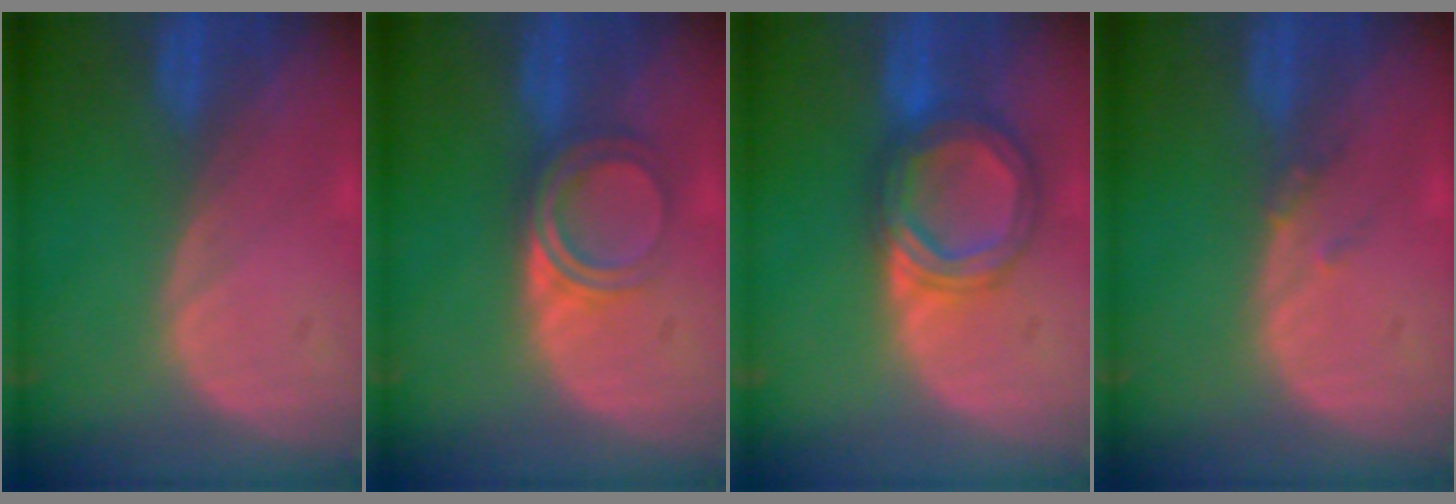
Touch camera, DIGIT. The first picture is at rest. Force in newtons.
{"total": 4.7, "press": 4.2, "slide": 2.1}
{"total": 6.9, "press": 6.8, "slide": 0.5}
{"total": 1.3, "press": 1.1, "slide": 0.7}